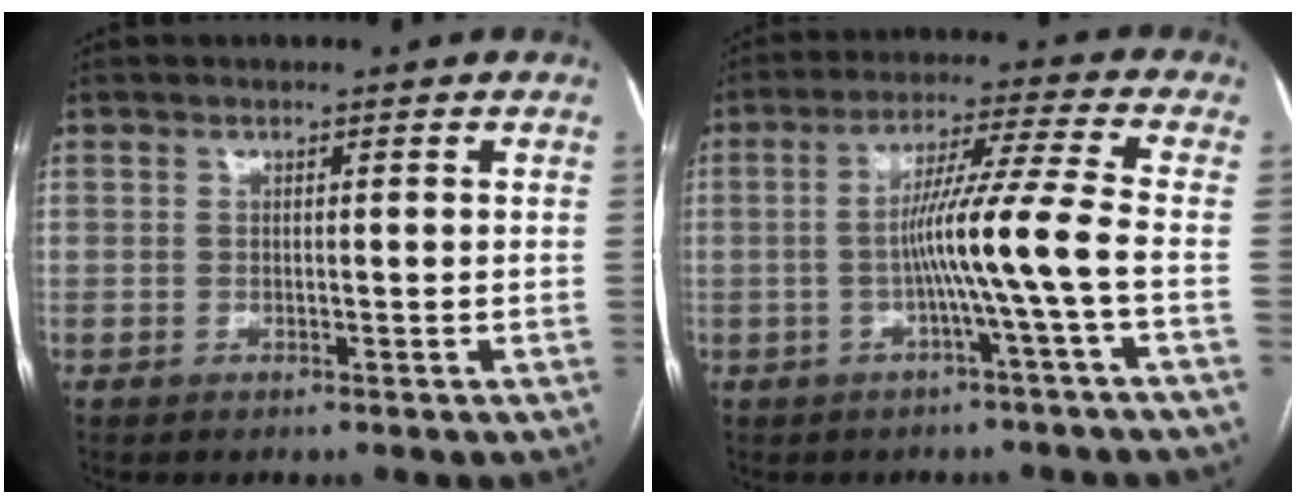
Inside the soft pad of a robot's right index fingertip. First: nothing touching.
{"total": 9.0, "force": [-2.2, -2.1, 8.5], "torque": [-0.151, 0.013, -0.039]}